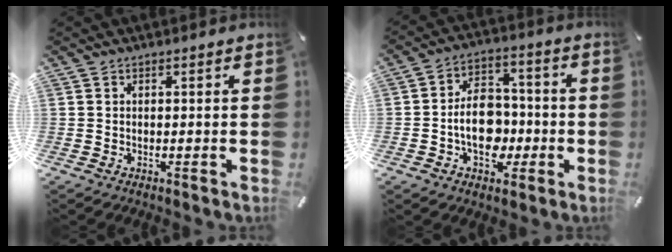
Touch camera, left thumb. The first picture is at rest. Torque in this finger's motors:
{"motor_torque": [0.95, 0.97, 0.65, -0.01, 0.11]}